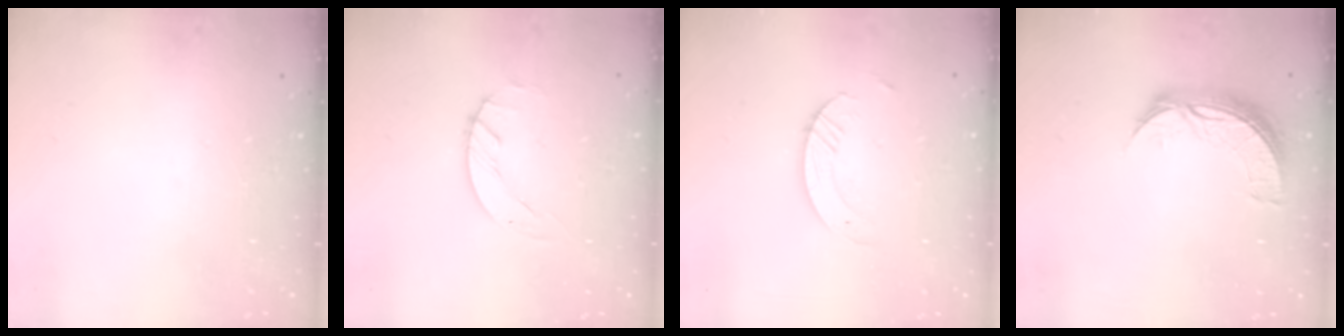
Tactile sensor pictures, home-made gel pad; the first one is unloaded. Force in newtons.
{"total": 0.6, "press": 0.6, "slide": 0.1}
{"total": 4.3, "press": 4.2, "slide": 0.3}
{"total": 8.4, "press": 8.4, "slide": 0.2}